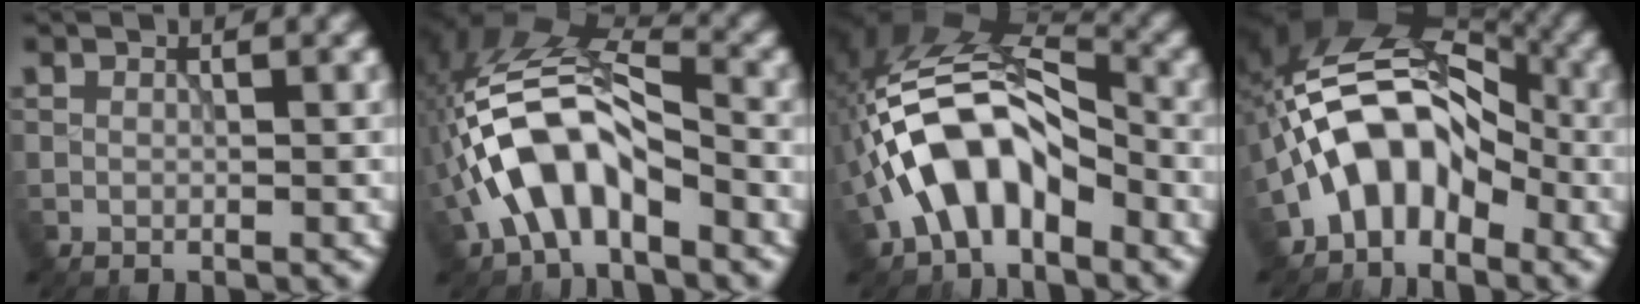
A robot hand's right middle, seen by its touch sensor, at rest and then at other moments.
{"total": 8.4, "force": [-3.2, 4.2, 6.6], "torque": [-0.130, 0.017, -0.059]}
{"total": 9.8, "force": [-3.5, 5.1, 7.6], "torque": [-0.141, 0.022, -0.070]}
{"total": 8.9, "force": [-3.4, 5.4, 6.2], "torque": [-0.094, 0.027, -0.077]}